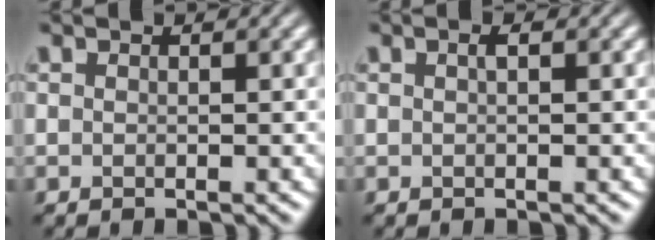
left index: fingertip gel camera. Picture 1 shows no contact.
{"total": 0.7, "force": [0.2, 0.2, 0.7], "torque": [-0.014, 0.006, 0.004]}